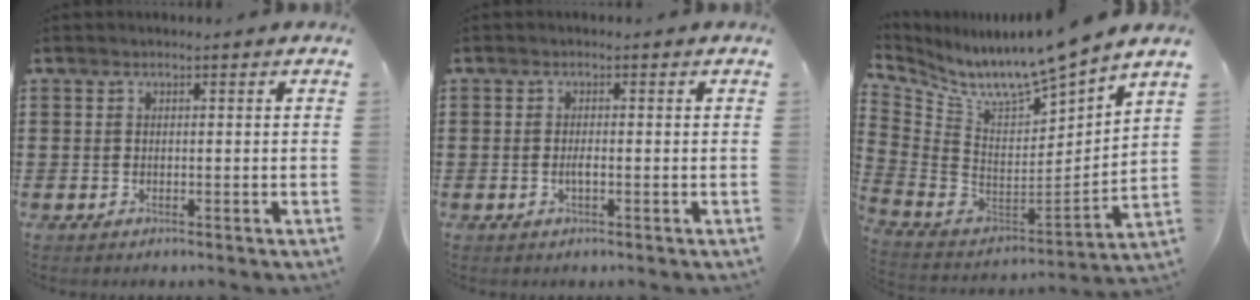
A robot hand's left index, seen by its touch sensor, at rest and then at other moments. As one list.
[{"total": 1.2, "force": [-0.4, 0.3, 1.2], "torque": [-0.023, 0.000, -0.006]}, {"total": 8.9, "force": [8.1, 0.3, 3.7], "torque": [-0.106, -0.073, 0.135]}]